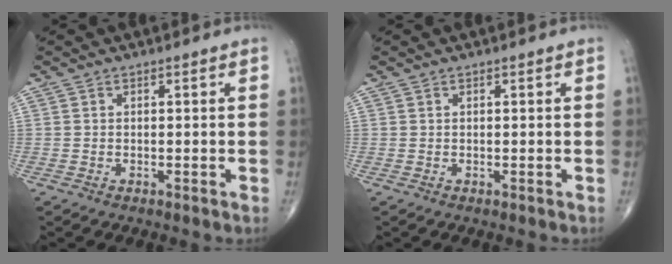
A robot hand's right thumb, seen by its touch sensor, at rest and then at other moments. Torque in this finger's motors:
{"motor_torque": [0.00, 0.00, 0.01, -0.01, 0.00]}